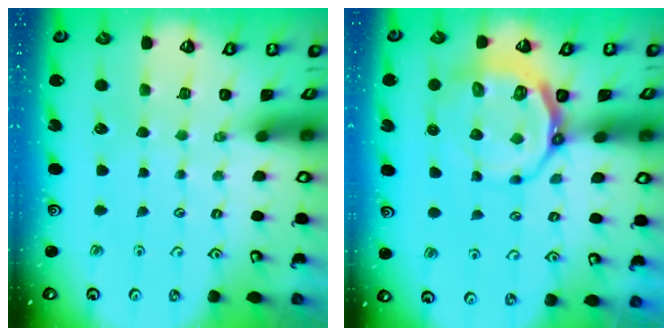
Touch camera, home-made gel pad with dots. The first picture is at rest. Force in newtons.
{"total": 11.7, "press": 11.2, "slide": 3.2}